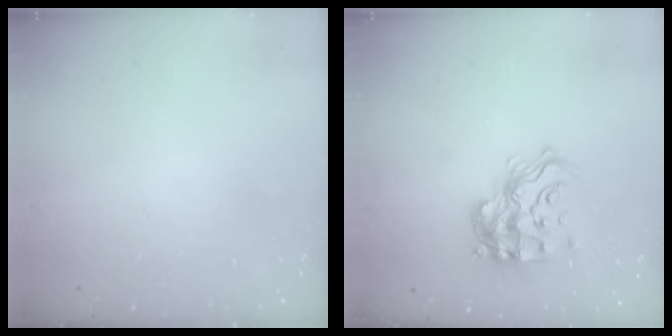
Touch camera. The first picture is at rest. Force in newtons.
{"total": 16.0, "press": 15.8, "slide": 2.2}